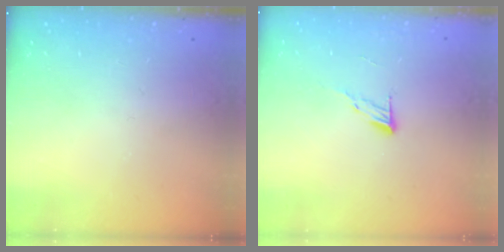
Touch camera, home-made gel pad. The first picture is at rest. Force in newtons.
{"total": 5.9, "press": 5.9, "slide": 0.6}